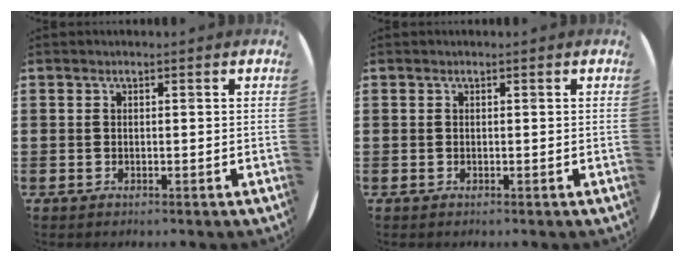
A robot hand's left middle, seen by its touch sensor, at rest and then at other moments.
{"total": 0.0}